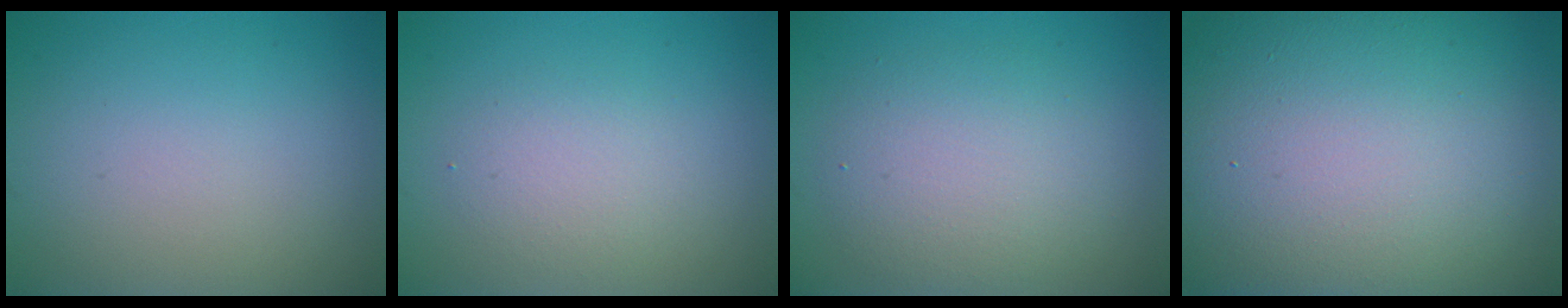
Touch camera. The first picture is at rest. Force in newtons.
{"total": 2.3, "press": 2.3, "slide": 0.2}
{"total": 4.6, "press": 4.5, "slide": 0.1}
{"total": 23.5, "press": 23.4, "slide": 1.6}